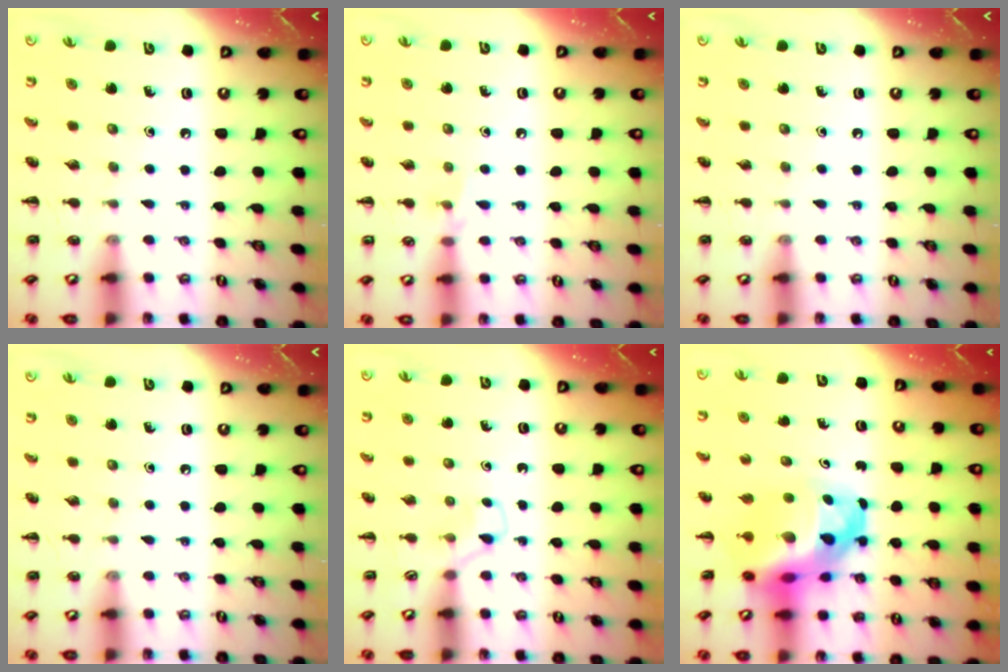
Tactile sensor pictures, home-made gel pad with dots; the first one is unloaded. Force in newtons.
{"total": 5.1, "press": 5.0, "slide": 1.1}
{"total": 0.0}
{"total": 0.0}
{"total": 2.9, "press": 2.7, "slide": 1.0}
{"total": 12.5, "press": 12.0, "slide": 3.4}